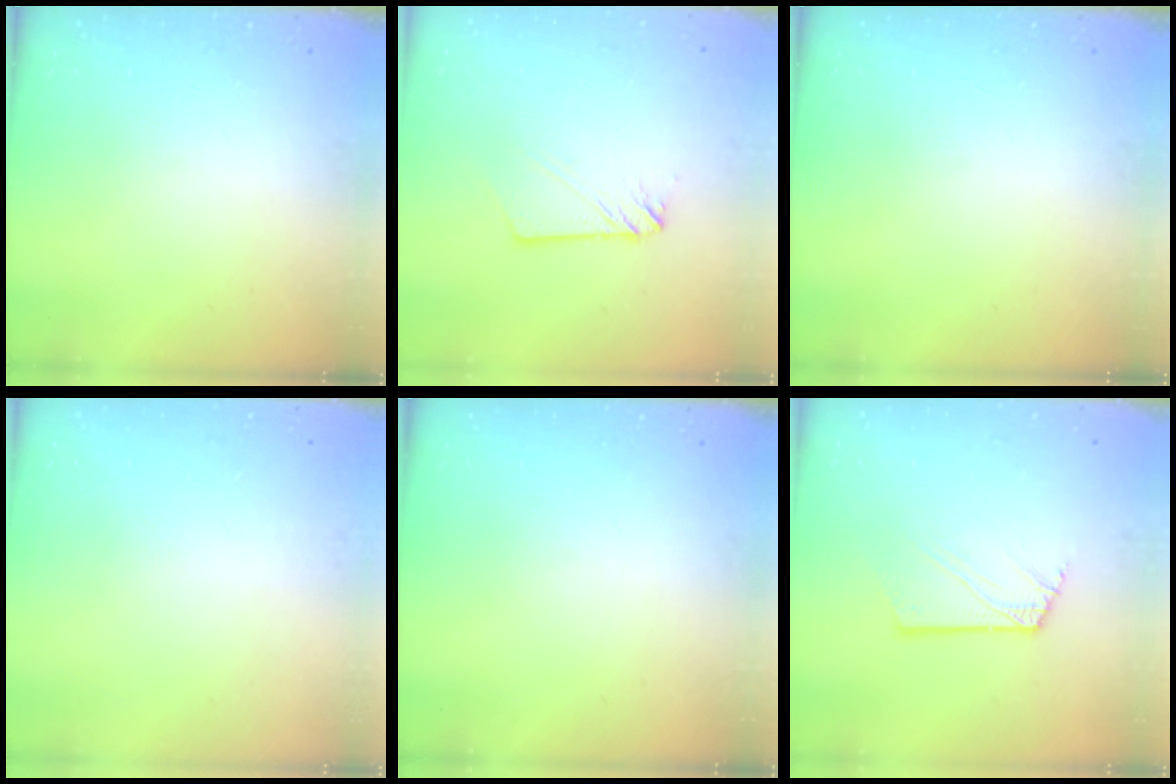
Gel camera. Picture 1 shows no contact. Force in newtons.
{"total": 2.9, "press": 2.9, "slide": 0.3}
{"total": 0.0}
{"total": 0.0}
{"total": 0.0}
{"total": 3.3, "press": 3.3, "slide": 0.4}